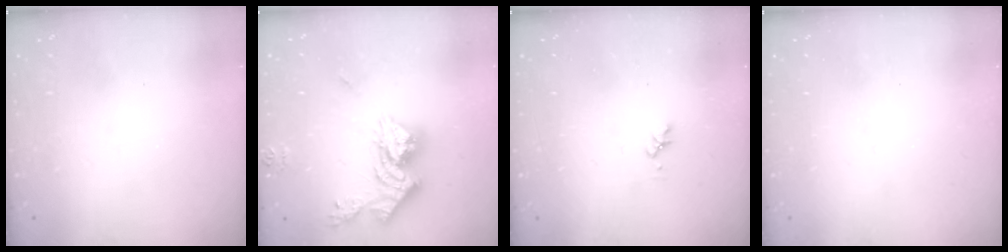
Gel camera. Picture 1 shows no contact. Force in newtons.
{"total": 14.4, "press": 14.4, "slide": 1.5}
{"total": 1.6, "press": 1.6, "slide": 0.3}
{"total": 0.0}